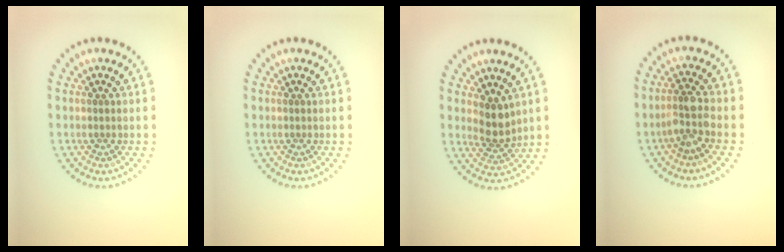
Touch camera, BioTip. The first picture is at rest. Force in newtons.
{"total": 0.0}
{"total": 2.7, "press": 2.2, "slide": 1.5}
{"total": 2.4, "press": 2.0, "slide": 1.4}